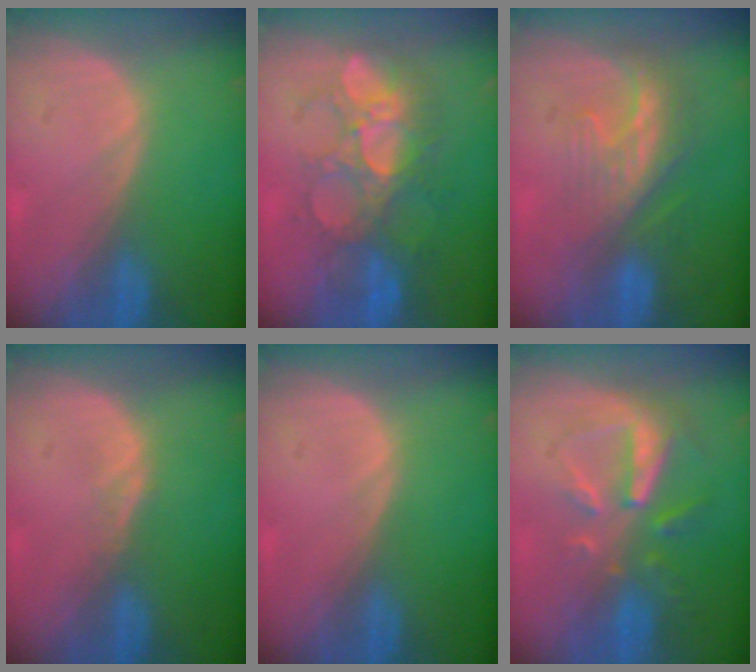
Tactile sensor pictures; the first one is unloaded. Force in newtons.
{"total": 9.0, "press": 8.8, "slide": 2.3}
{"total": 8.4, "press": 7.2, "slide": 4.3}
{"total": 1.0, "press": 1.0, "slide": 0.1}
{"total": 0.0}
{"total": 8.2, "press": 7.4, "slide": 3.5}